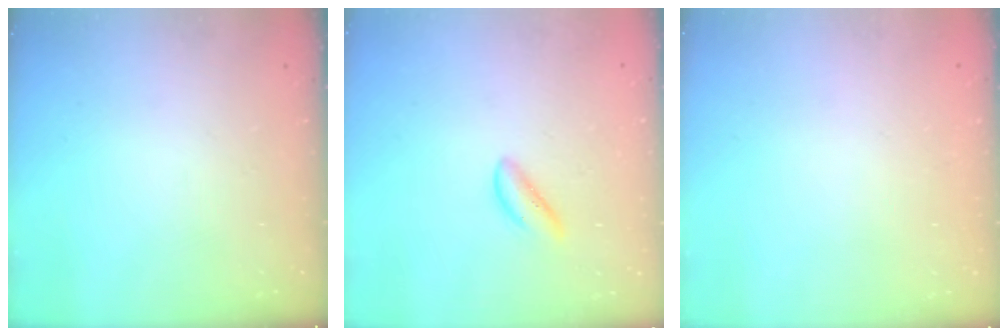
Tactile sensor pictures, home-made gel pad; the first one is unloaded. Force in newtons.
{"total": 2.0, "press": 1.9, "slide": 0.6}
{"total": 2.2, "press": 2.2, "slide": 0.1}